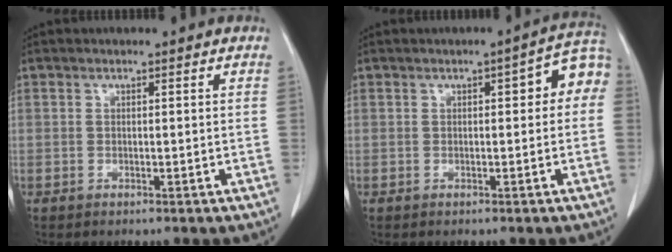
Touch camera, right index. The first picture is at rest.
{"total": 5.4, "force": [0.8, 1.8, 5.0], "torque": [-0.052, 0.029, 0.003]}